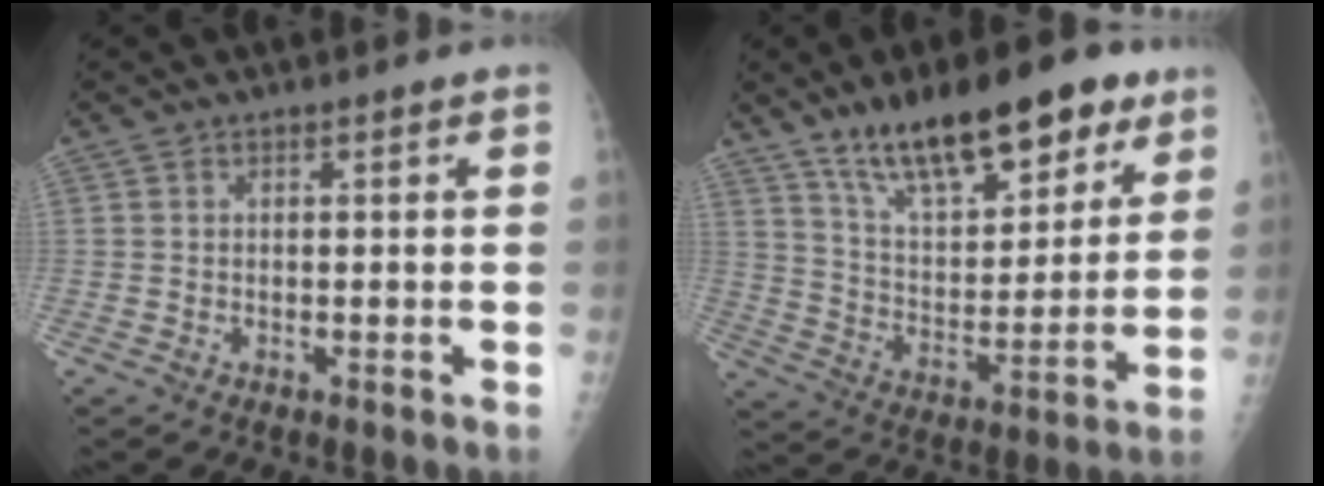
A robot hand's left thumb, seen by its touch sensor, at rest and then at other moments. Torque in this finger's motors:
{"motor_torque": [0.75, 0.69, 1.07, -1.71, 0.16]}